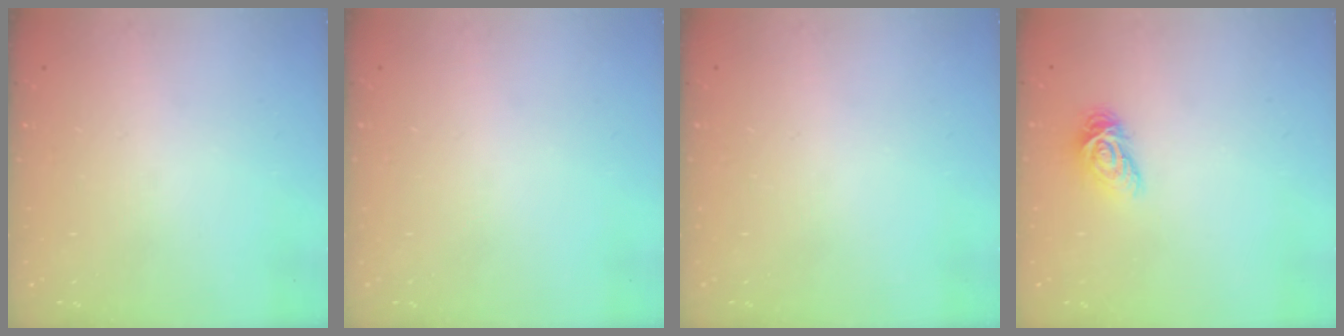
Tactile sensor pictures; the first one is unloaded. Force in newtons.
{"total": 0.0}
{"total": 0.0}
{"total": 5.7, "press": 5.7, "slide": 0.2}